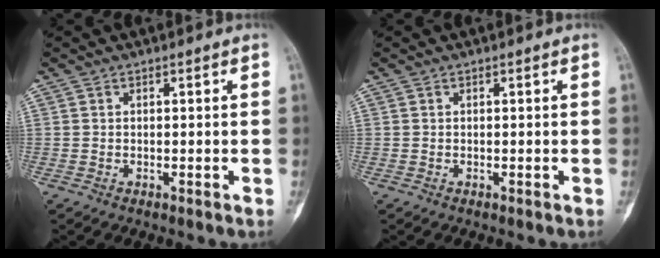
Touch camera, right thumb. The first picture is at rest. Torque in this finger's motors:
{"motor_torque": [-0.01, 0.01, 0.01, 0.01, 0.00]}